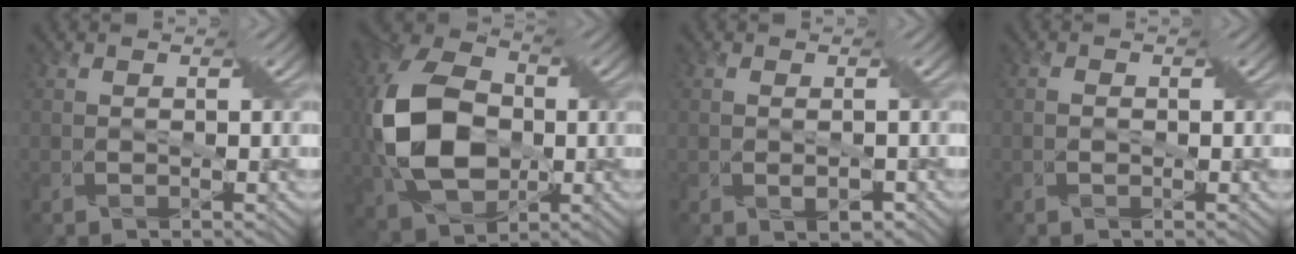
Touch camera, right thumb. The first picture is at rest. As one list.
[{"total": 13.4, "force": [-1.5, 9.0, 9.8], "torque": [-0.245, 0.002, -0.034]}, {"total": 1.8, "force": [-0.7, 0.9, 1.4], "torque": [-0.029, -0.009, -0.004]}, {"total": 0.7, "force": [-0.6, 0.3, 0.2], "torque": [-0.001, 0.000, -0.015]}]